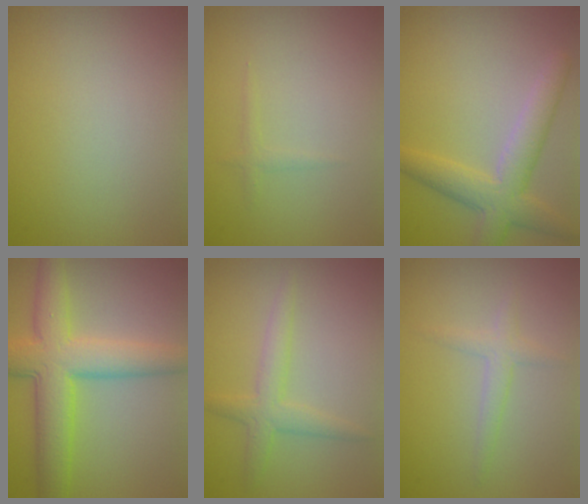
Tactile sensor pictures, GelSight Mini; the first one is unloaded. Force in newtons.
{"total": 0.6, "press": 0.6, "slide": 0.0}
{"total": 4.7, "press": 4.7, "slide": 0.2}
{"total": 7.3, "press": 7.3, "slide": 0.1}
{"total": 1.8, "press": 1.8, "slide": 0.1}
{"total": 1.7, "press": 1.7, "slide": 0.1}